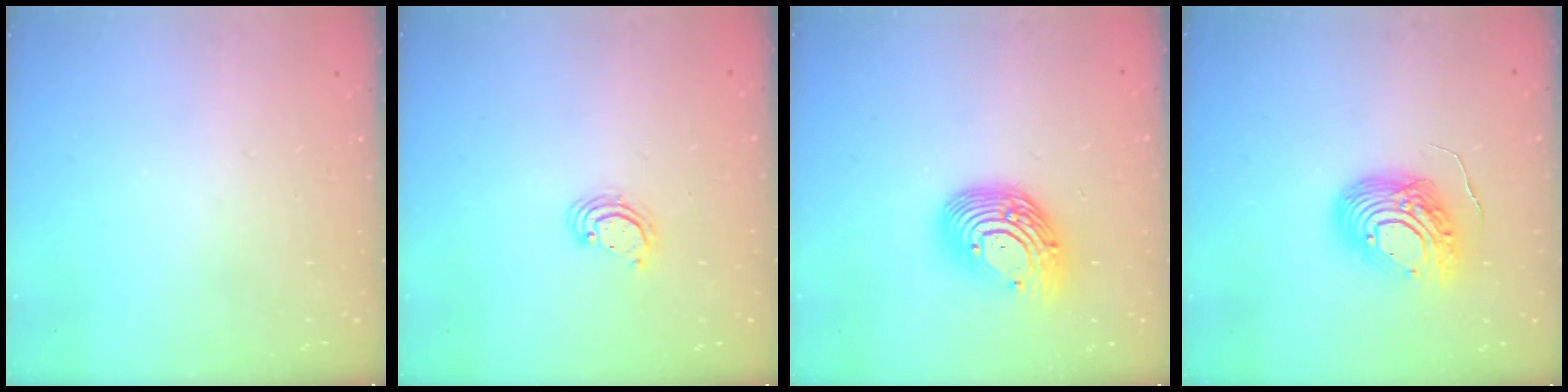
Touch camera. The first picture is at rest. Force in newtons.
{"total": 2.6, "press": 2.6, "slide": 0.1}
{"total": 15.0, "press": 14.9, "slide": 1.5}
{"total": 15.0, "press": 14.9, "slide": 1.9}